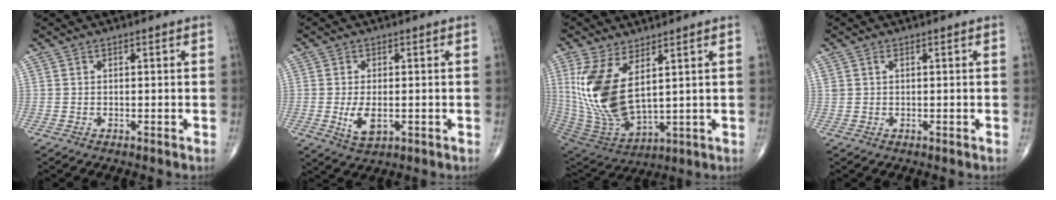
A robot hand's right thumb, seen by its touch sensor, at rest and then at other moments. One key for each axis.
{"total": 5.1, "fx": -0.8, "fy": 2.6, "fz": 4.3, "tx": -0.080, "ty": -0.011, "tz": -0.009}
{"total": 16.1, "fx": 4.6, "fy": 7.7, "fz": 13.5, "tx": -0.279, "ty": -0.032, "tz": 0.110}
{"total": 0.9, "fx": 0.4, "fy": 0.5, "fz": 0.7, "tx": -0.018, "ty": 0.011, "tz": 0.011}